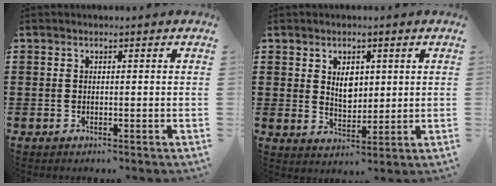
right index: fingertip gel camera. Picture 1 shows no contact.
{"total": 4.1, "force": [1.4, 2.7, 2.7], "torque": [-0.045, 0.002, 0.022]}